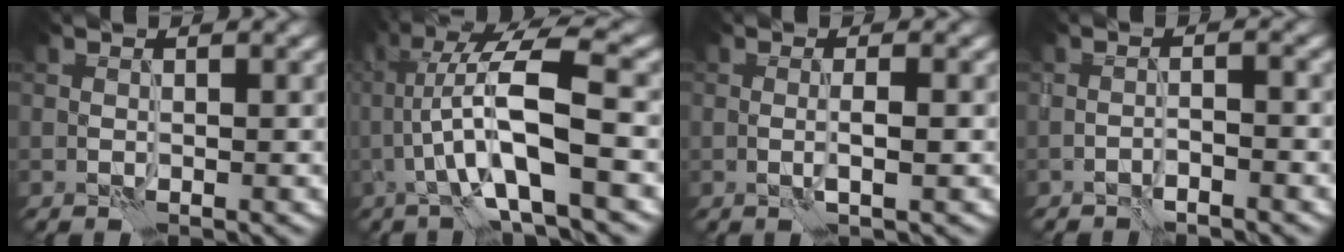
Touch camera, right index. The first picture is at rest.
{"total": 8.8, "force": [-1.2, 1.7, 8.6], "torque": [-0.158, 0.028, -0.026]}
{"total": 1.7, "force": [-0.2, 0.2, 1.7], "torque": [-0.034, 0.000, -0.006]}
{"total": 1.7, "force": [-1.4, 0.1, 0.8], "torque": [-0.013, 0.009, -0.030]}